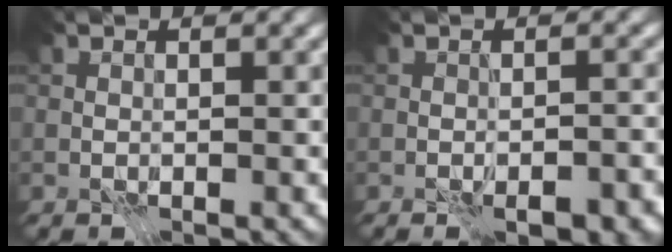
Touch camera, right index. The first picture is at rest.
{"total": 4.0, "force": [-2.3, 1.8, 2.8], "torque": [-0.037, -0.004, -0.030]}